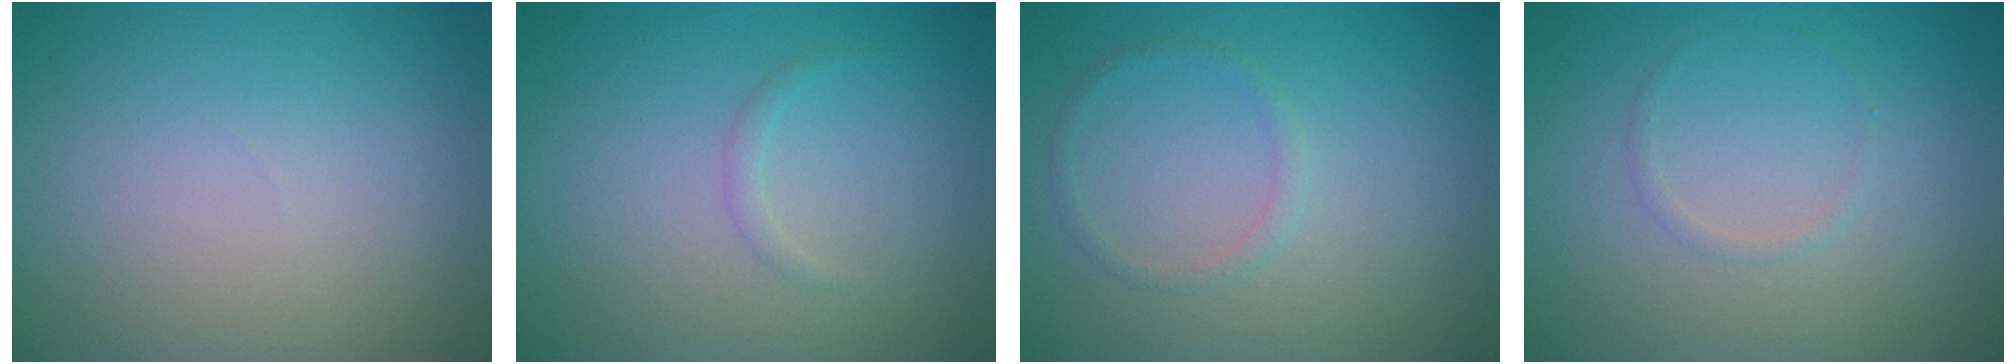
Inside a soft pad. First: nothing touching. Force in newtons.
{"total": 0.7, "press": 0.7, "slide": 0.0}
{"total": 1.0, "press": 0.9, "slide": 0.2}
{"total": 0.6, "press": 0.6, "slide": 0.0}